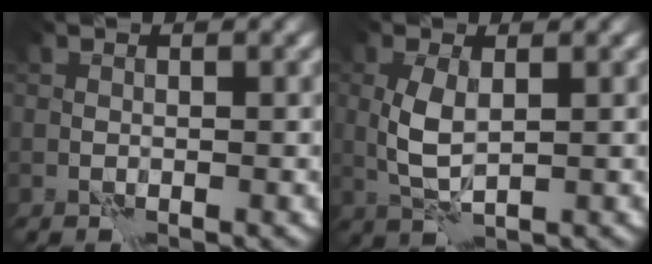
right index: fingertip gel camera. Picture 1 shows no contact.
{"total": 3.2, "force": [0.6, 1.3, 2.9], "torque": [-0.068, 0.001, 0.016]}